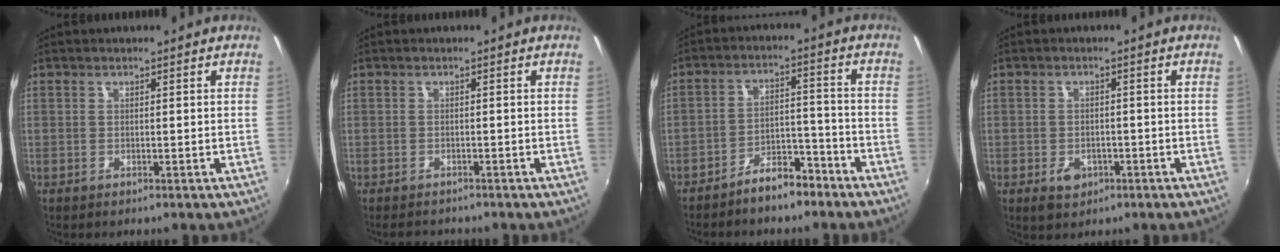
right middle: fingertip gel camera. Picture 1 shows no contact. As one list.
[{"total": 2.6, "force": [-2.3, 0.9, 0.4], "torque": [-0.015, -0.006, -0.041]}, {"total": 6.9, "force": [-5.7, 2.6, 3.0], "torque": [-0.057, 0.023, -0.084]}, {"total": 4.0, "force": [-1.9, 2.9, 2.0], "torque": [-0.042, -0.003, -0.024]}]